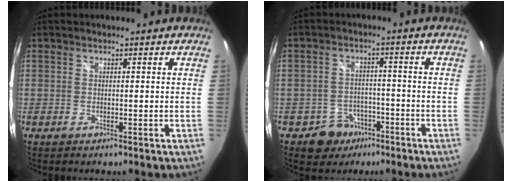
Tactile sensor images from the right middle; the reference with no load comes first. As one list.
[{"total": 6.2, "force": [-3.9, 4.7, 0.6], "torque": [-0.027, 0.018, -0.049]}]